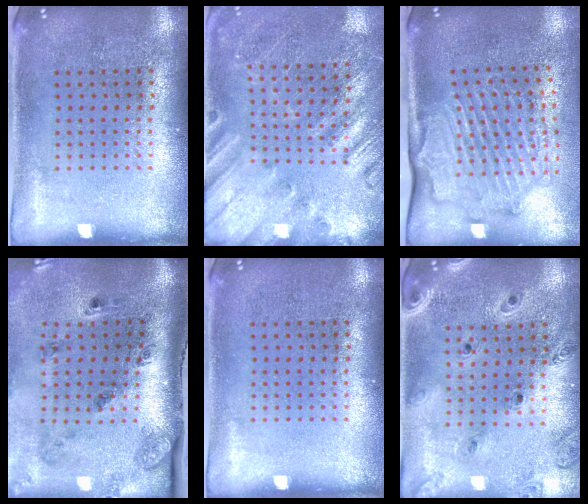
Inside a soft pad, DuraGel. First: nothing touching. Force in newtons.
{"total": 2.3, "press": 2.2, "slide": 0.7}
{"total": 2.1, "press": 2.0, "slide": 0.4}
{"total": 2.4, "press": 1.7, "slide": 1.8}
{"total": 0.0}
{"total": 1.3, "press": 1.3, "slide": 0.2}